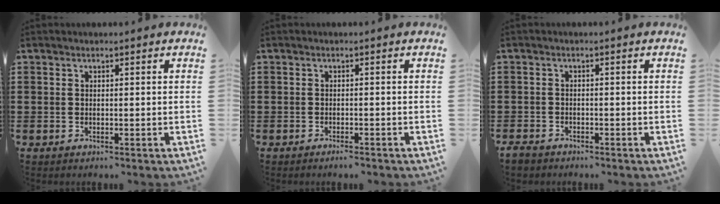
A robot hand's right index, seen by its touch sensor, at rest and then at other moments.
{"total": 1.1, "force": [-1.0, 0.0, 0.4], "torque": [-0.010, -0.001, -0.019]}
{"total": 1.5, "force": [-1.3, 0.6, 0.2], "torque": [-0.008, 0.002, -0.028]}